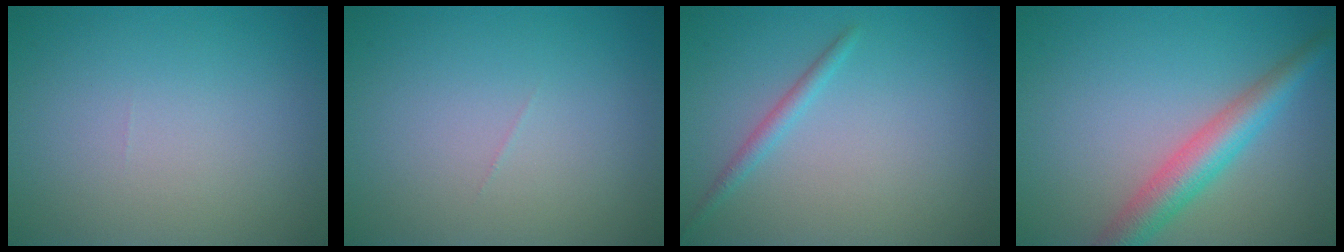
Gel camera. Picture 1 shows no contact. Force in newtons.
{"total": 0.0}
{"total": 1.3, "press": 1.3, "slide": 0.0}
{"total": 4.5, "press": 4.5, "slide": 0.1}